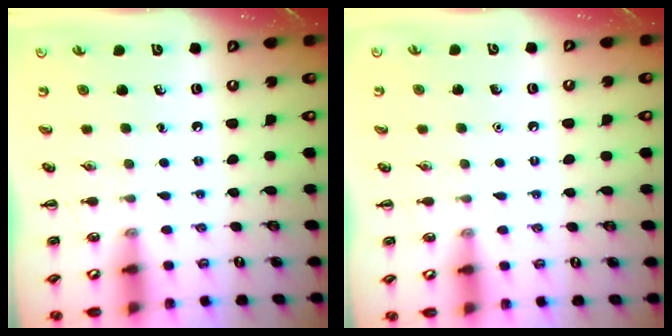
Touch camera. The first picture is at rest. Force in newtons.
{"total": 1.6, "press": 1.6, "slide": 0.1}